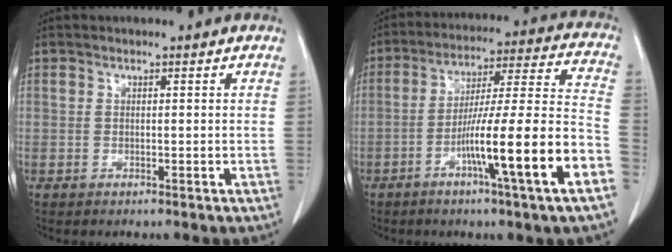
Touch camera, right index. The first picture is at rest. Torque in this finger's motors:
{"motor_torque": [2.14, 0.00, 1.05, 0.21]}